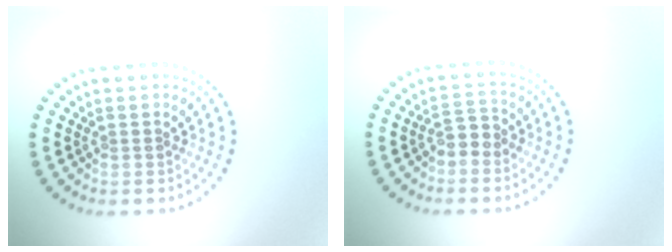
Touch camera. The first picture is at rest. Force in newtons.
{"total": 1.8, "press": 1.4, "slide": 1.1}